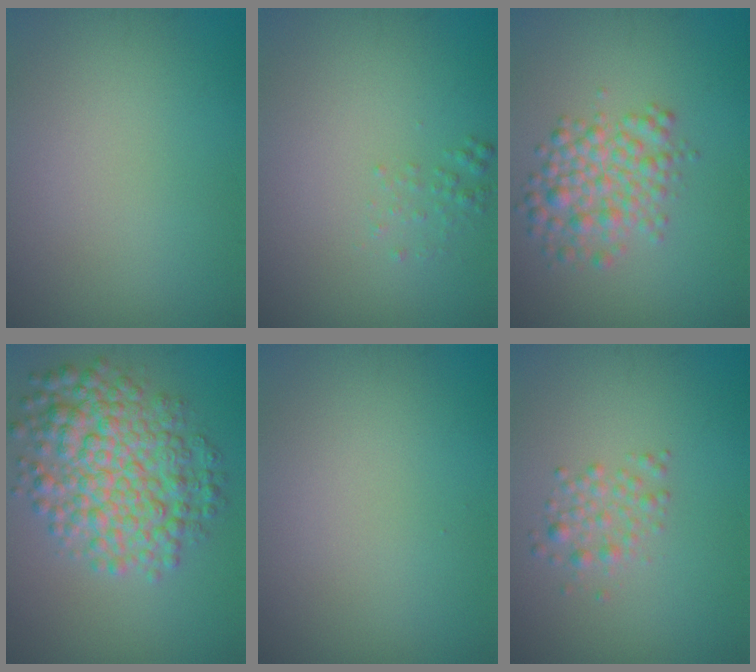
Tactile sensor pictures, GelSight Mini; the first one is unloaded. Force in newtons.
{"total": 1.0, "press": 1.0, "slide": 0.0}
{"total": 4.0, "press": 4.0, "slide": 0.1}
{"total": 7.5, "press": 7.5, "slide": 0.1}
{"total": 0.0}
{"total": 1.7, "press": 1.7, "slide": 0.0}